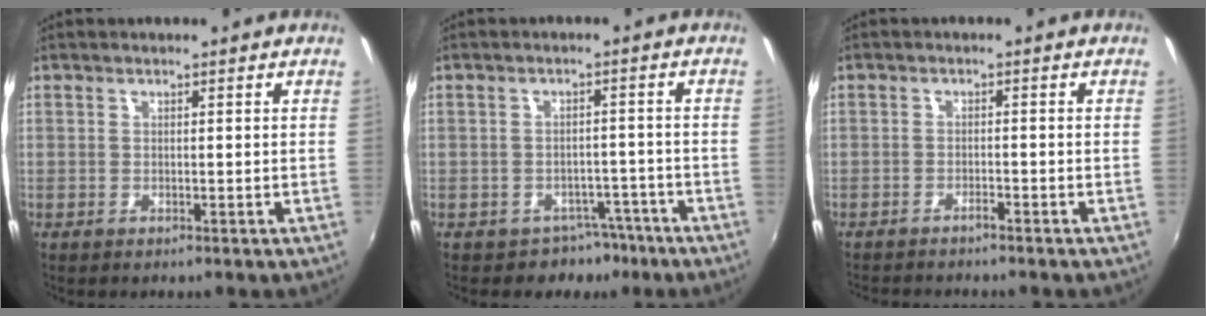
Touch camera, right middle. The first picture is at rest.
{"total": 5.2, "force": [-3.7, 3.7, 0.5], "torque": [-0.013, 0.021, -0.043]}
{"total": 3.1, "force": [-2.9, 0.3, 1.0], "torque": [-0.031, -0.009, -0.049]}